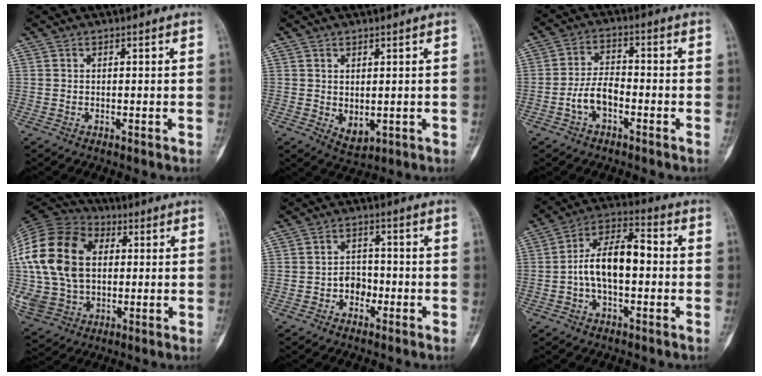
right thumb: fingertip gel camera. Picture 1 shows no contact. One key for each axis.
{"total": 3.5, "fx": -0.2, "fy": 2.3, "fz": 2.7, "tx": -0.034, "ty": -0.004, "tz": 0.014}
{"total": 6.0, "fx": -2.5, "fy": 3.1, "fz": 4.4, "tx": -0.083, "ty": 0.029, "tz": -0.049}
{"total": 25.4, "fx": 3.2, "fy": 18.5, "fz": 17.2, "tx": -0.355, "ty": 0.024, "tz": 0.072}
{"total": 4.2, "fx": -1.6, "fy": 3.3, "fz": 2.0, "tx": -0.007, "ty": 0.017, "tz": -0.031}
{"total": 12.9, "fx": -0.8, "fy": 6.4, "fz": 11.1, "tx": -0.193, "ty": 0.040, "tz": -0.020}